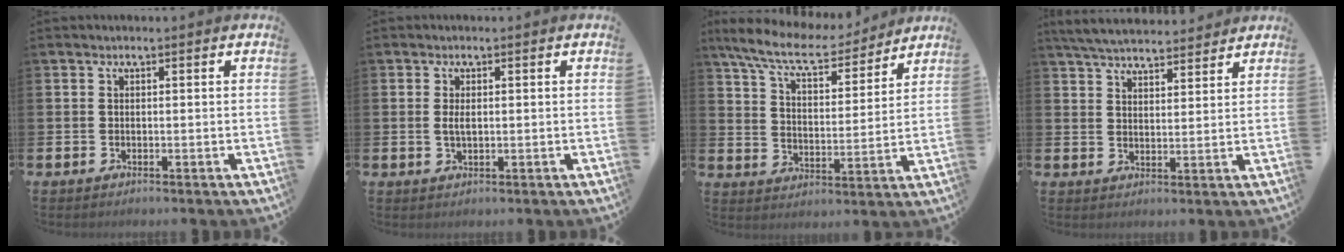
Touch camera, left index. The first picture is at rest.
{"total": 1.7, "force": [0.2, 0.8, 1.5], "torque": [-0.017, 0.000, -0.002]}
{"total": 9.3, "force": [8.4, 1.8, 3.5], "torque": [-0.099, -0.050, 0.146]}
{"total": 5.7, "force": [5.5, 0.9, 1.0], "torque": [-0.030, -0.029, 0.098]}